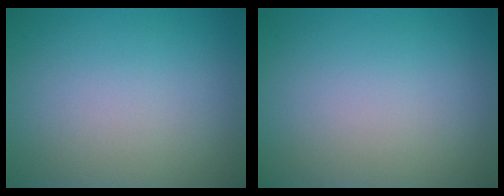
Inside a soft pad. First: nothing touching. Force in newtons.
{"total": 0.0}